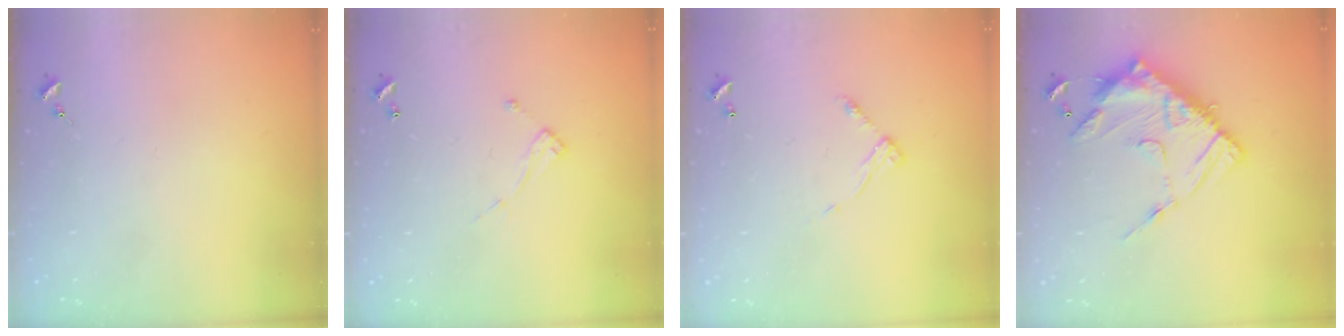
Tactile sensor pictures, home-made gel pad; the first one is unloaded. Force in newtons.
{"total": 6.6, "press": 6.6, "slide": 0.1}
{"total": 7.1, "press": 7.1, "slide": 0.5}
{"total": 16.0, "press": 15.9, "slide": 1.5}